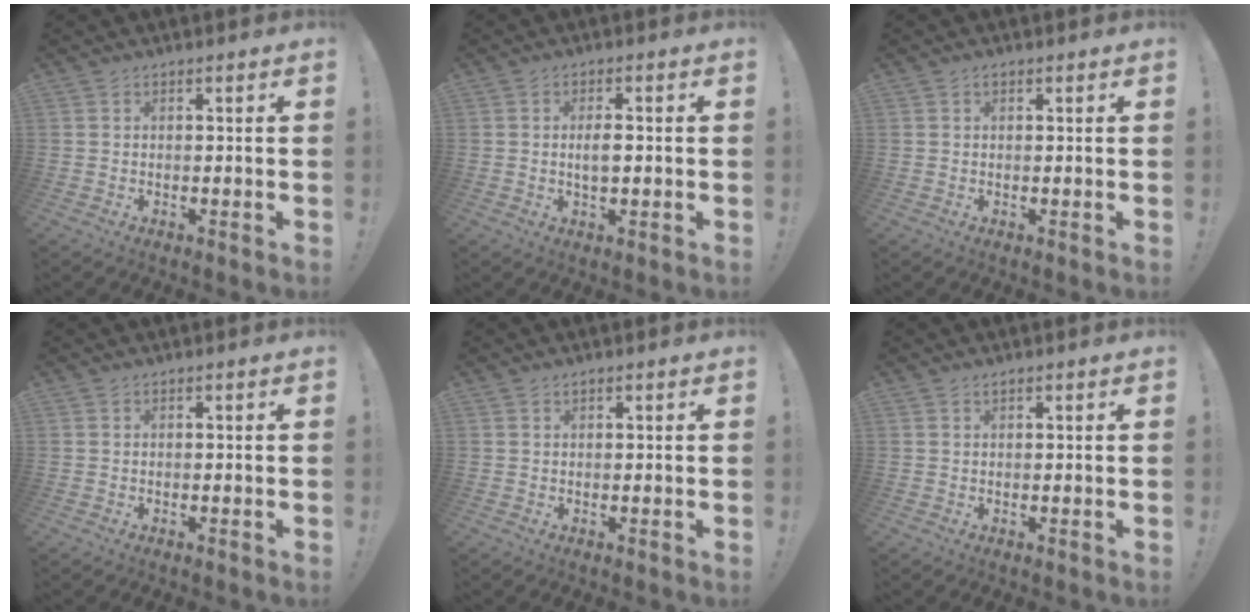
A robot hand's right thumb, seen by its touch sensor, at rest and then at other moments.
{"total": 3.6, "force": [-0.2, 1.3, 3.4], "torque": [-0.060, -0.002, -0.009]}
{"total": 0.7, "force": [0.4, 0.4, 0.4], "torque": [-0.010, 0.001, 0.008]}
{"total": 0.0}
{"total": 0.6, "force": [0.5, 0.2, 0.2], "torque": [-0.004, 0.000, 0.010]}
{"total": 0.6, "force": [0.6, 0.1, 0.2], "torque": [-0.005, 0.000, 0.011]}